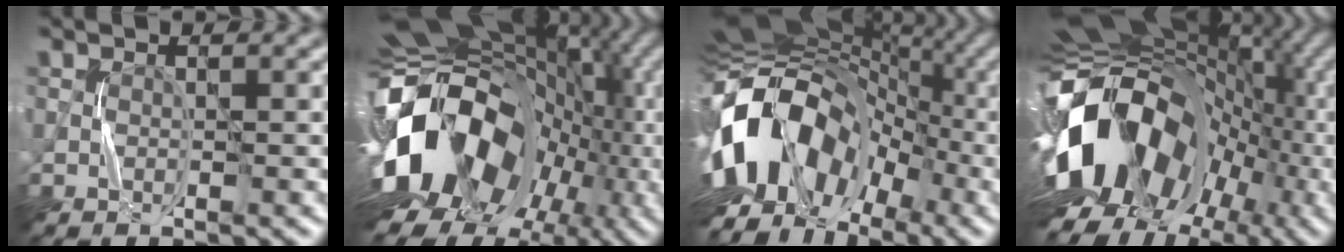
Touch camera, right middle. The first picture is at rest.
{"total": 17.4, "force": [-2.7, 11.9, 12.3], "torque": [-0.233, -0.039, -0.028]}
{"total": 14.4, "force": [-3.8, 9.7, 10.0], "torque": [-0.189, 0.000, -0.078]}
{"total": 15.5, "force": [-2.2, 10.9, 10.8], "torque": [-0.197, -0.012, -0.031]}